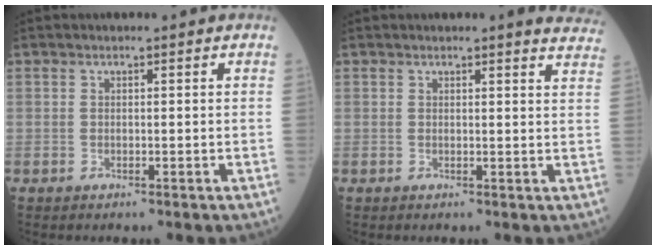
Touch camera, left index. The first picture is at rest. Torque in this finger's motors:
{"motor_torque": [0.00, -0.01, 0.00, 0.00]}